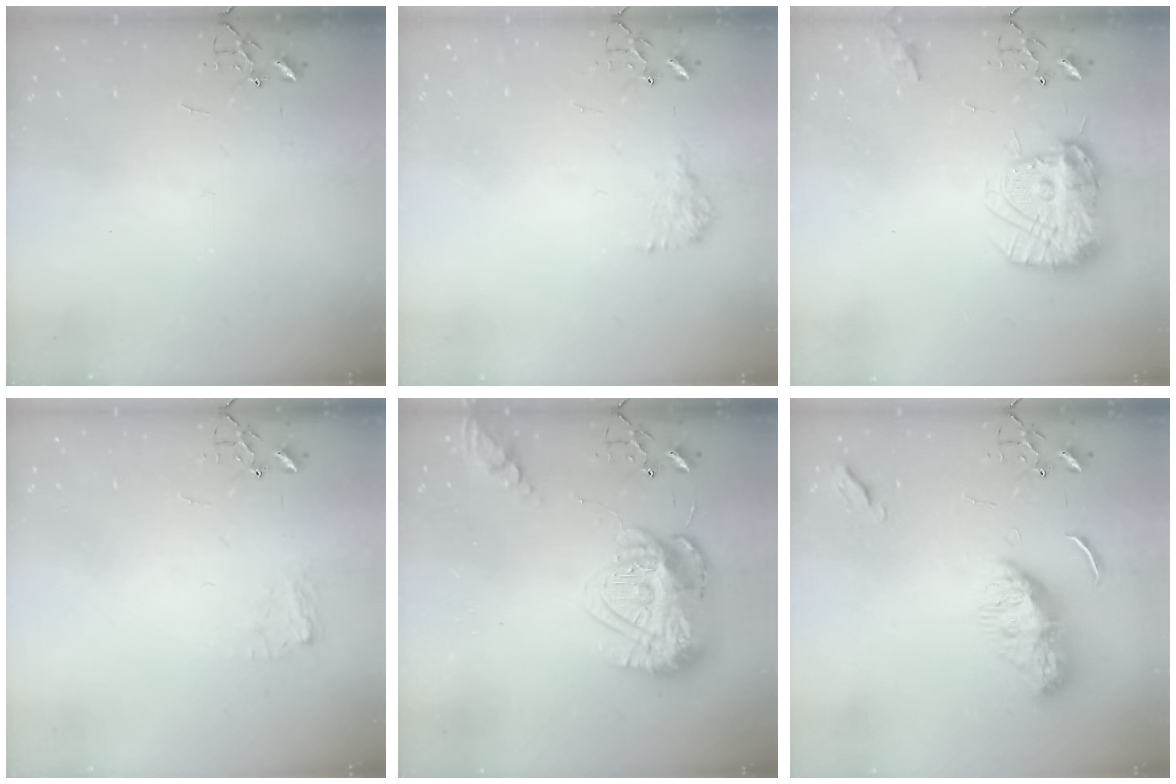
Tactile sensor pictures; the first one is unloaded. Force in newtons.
{"total": 8.9, "press": 8.9, "slide": 0.3}
{"total": 15.6, "press": 15.5, "slide": 1.6}
{"total": 6.6, "press": 6.6, "slide": 0.2}
{"total": 18.0, "press": 17.9, "slide": 1.8}
{"total": 10.4, "press": 10.3, "slide": 0.7}